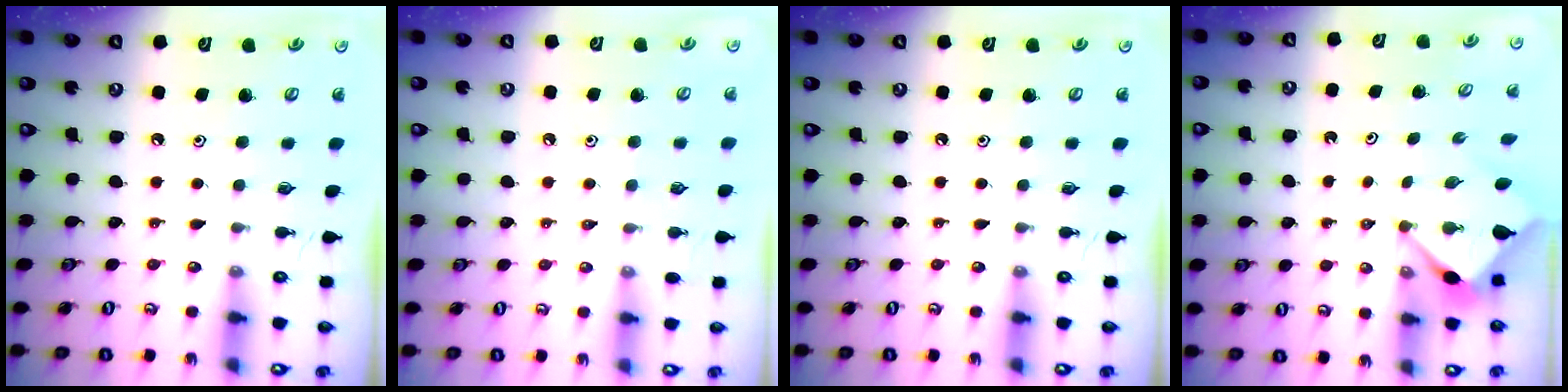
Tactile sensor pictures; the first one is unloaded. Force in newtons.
{"total": 5.7, "press": 5.6, "slide": 0.8}
{"total": 0.0}
{"total": 2.9, "press": 2.9, "slide": 0.3}